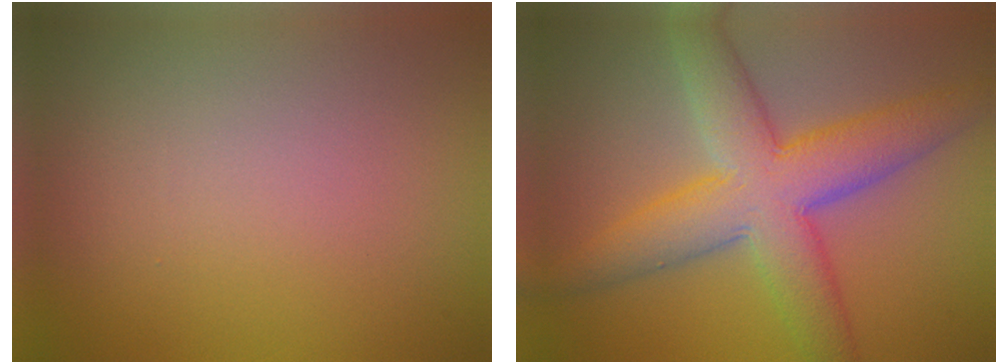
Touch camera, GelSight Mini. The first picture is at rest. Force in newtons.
{"total": 8.6, "press": 8.6, "slide": 0.2}